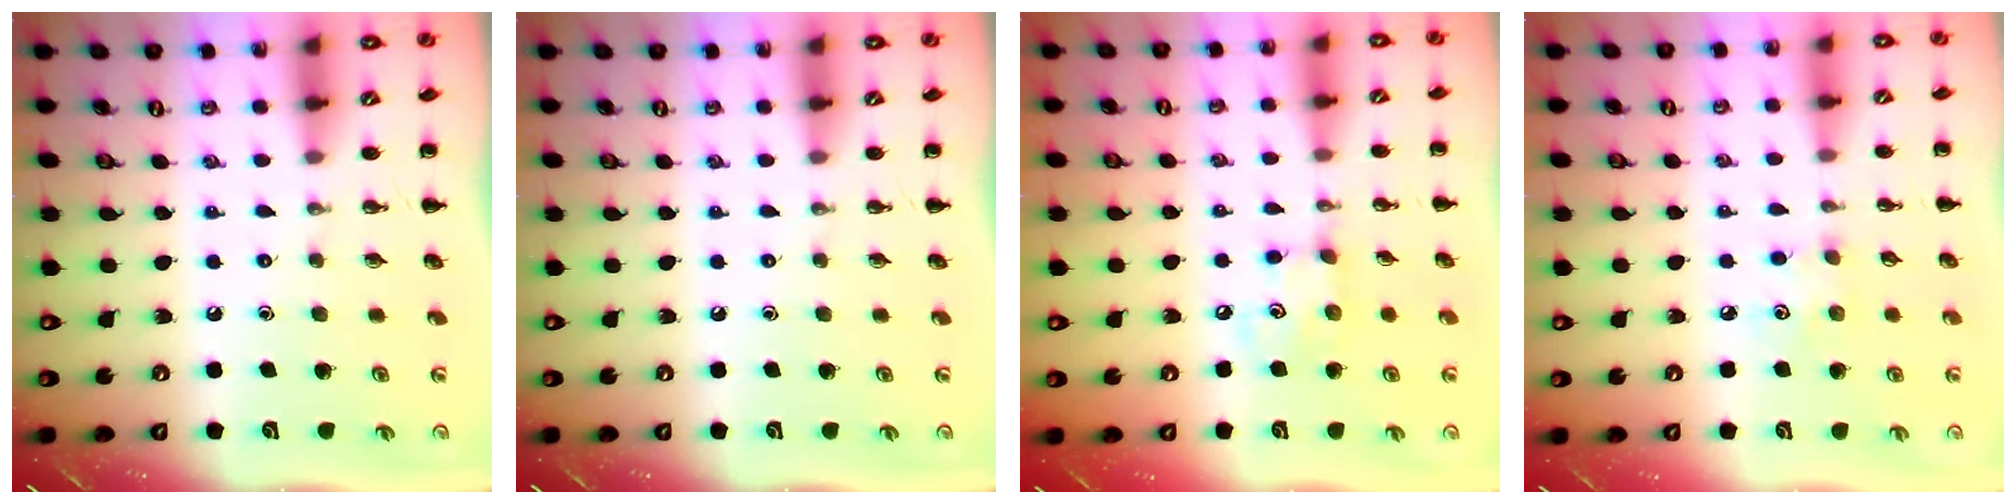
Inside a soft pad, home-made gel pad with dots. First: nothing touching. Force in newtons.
{"total": 0.0}
{"total": 4.9, "press": 4.9, "slide": 0.5}
{"total": 4.3, "press": 4.1, "slide": 1.1}